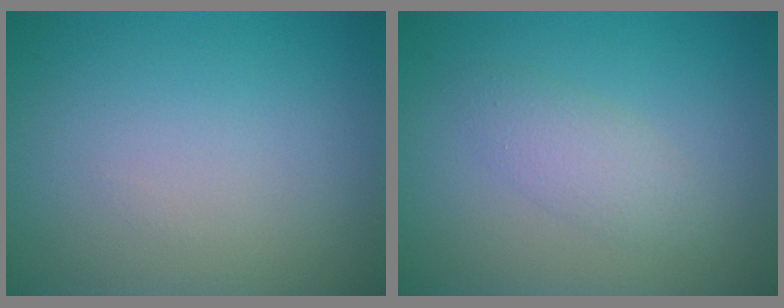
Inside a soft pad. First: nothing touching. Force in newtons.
{"total": 2.7, "press": 2.7, "slide": 0.2}